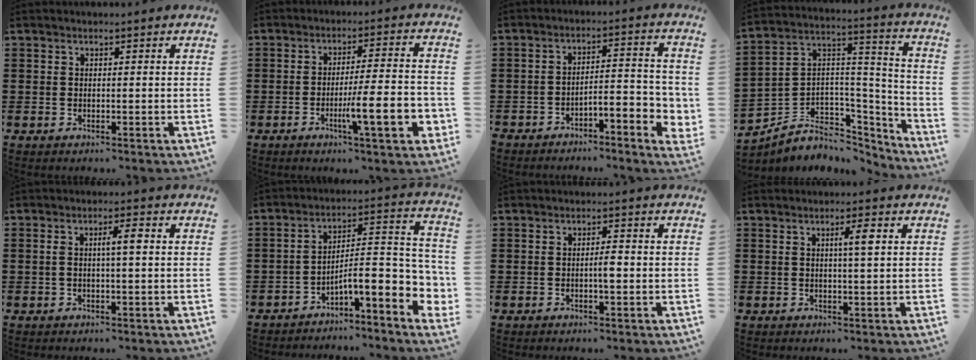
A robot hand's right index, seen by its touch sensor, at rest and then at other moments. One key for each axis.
{"total": 10.7, "fx": -3.5, "fy": 1.5, "fz": 10.0, "tx": -0.162, "ty": -0.007, "tz": -0.061}
{"total": 4.2, "fx": -3.6, "fy": 0.6, "fz": 2.1, "tx": -0.038, "ty": -0.004, "tz": -0.073}
{"total": 5.2, "fx": -2.0, "fy": 4.6, "fz": 1.1, "tx": -0.041, "ty": -0.017, "tz": -0.035}
{"total": 3.0, "fx": 0.2, "fy": 0.3, "fz": 3.0, "tx": -0.049, "ty": 0.000, "tz": -0.003}
{"total": 9.5, "fx": -4.5, "fy": 2.5, "fz": 8.0, "tx": -0.118, "ty": -0.019, "tz": -0.087}
{"total": 2.0, "fx": -0.4, "fy": 0.4, "fz": 1.9, "tx": -0.036, "ty": 0.001, "tz": -0.008}
{"total": 2.8, "fx": 0.7, "fy": 0.0, "fz": 2.7, "tx": -0.045, "ty": -0.003, "tz": 0.007}